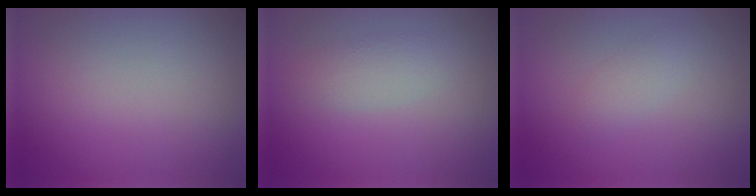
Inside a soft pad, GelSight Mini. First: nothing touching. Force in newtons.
{"total": 1.8, "press": 1.8, "slide": 0.0}
{"total": 1.4, "press": 1.4, "slide": 0.1}